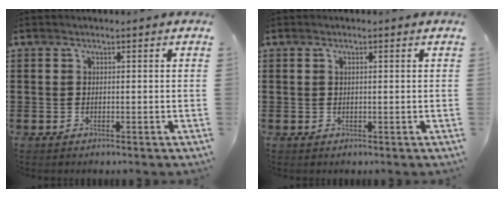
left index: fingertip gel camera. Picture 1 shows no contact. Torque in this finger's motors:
{"motor_torque": [-0.19, 0.06, 0.00, -0.01]}